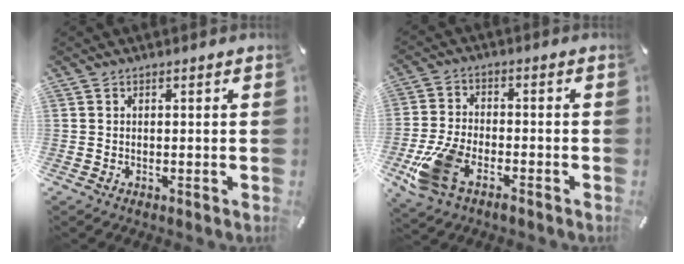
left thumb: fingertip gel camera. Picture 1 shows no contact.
{"total": 10.8, "force": [-5.8, 5.7, 7.1], "torque": [-0.158, 0.014, -0.107]}